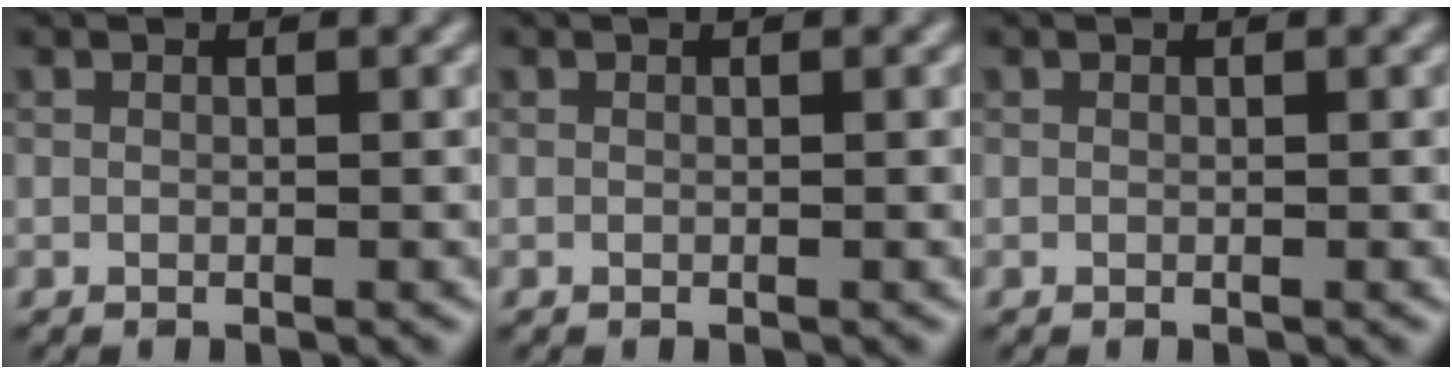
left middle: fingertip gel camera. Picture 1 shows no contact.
{"total": 0.0}
{"total": 0.0}